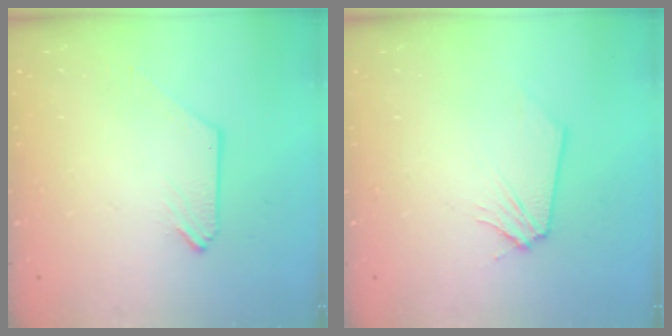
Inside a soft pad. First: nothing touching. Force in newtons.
{"total": 0.0}